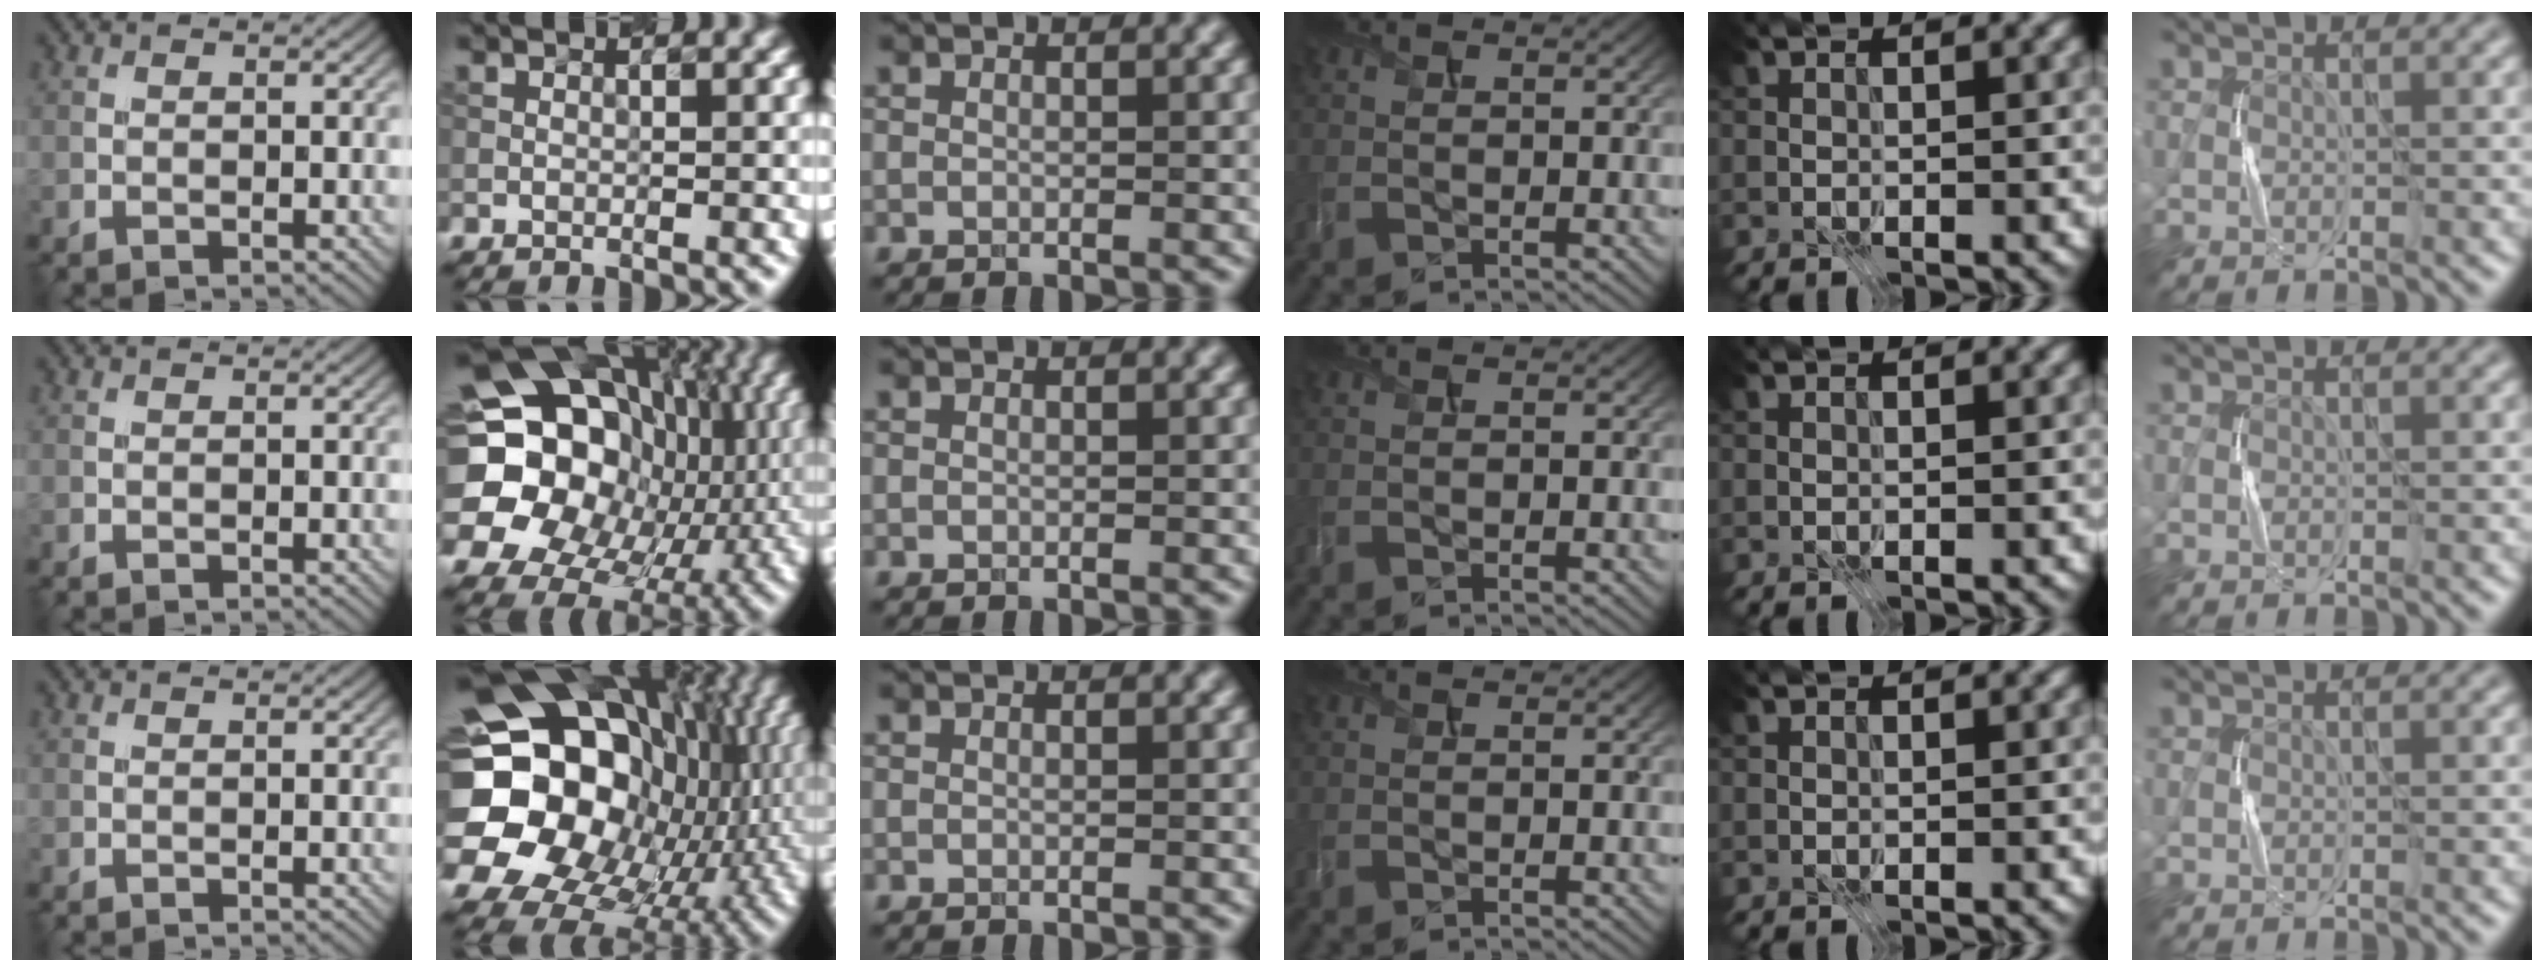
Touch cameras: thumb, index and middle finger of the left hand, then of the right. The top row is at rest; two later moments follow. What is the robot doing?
{"motion": "press", "object": "joystick"}